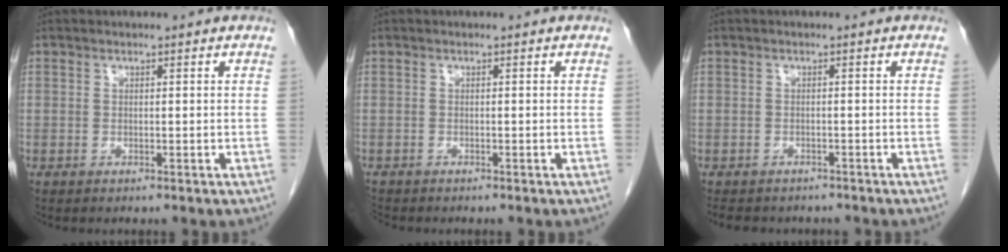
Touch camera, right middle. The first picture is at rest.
{"total": 1.5, "force": [-1.4, 0.5, 0.2], "torque": [-0.008, -0.004, -0.024]}
{"total": 7.3, "force": [-6.2, 3.3, 2.0], "torque": [-0.033, 0.002, -0.075]}